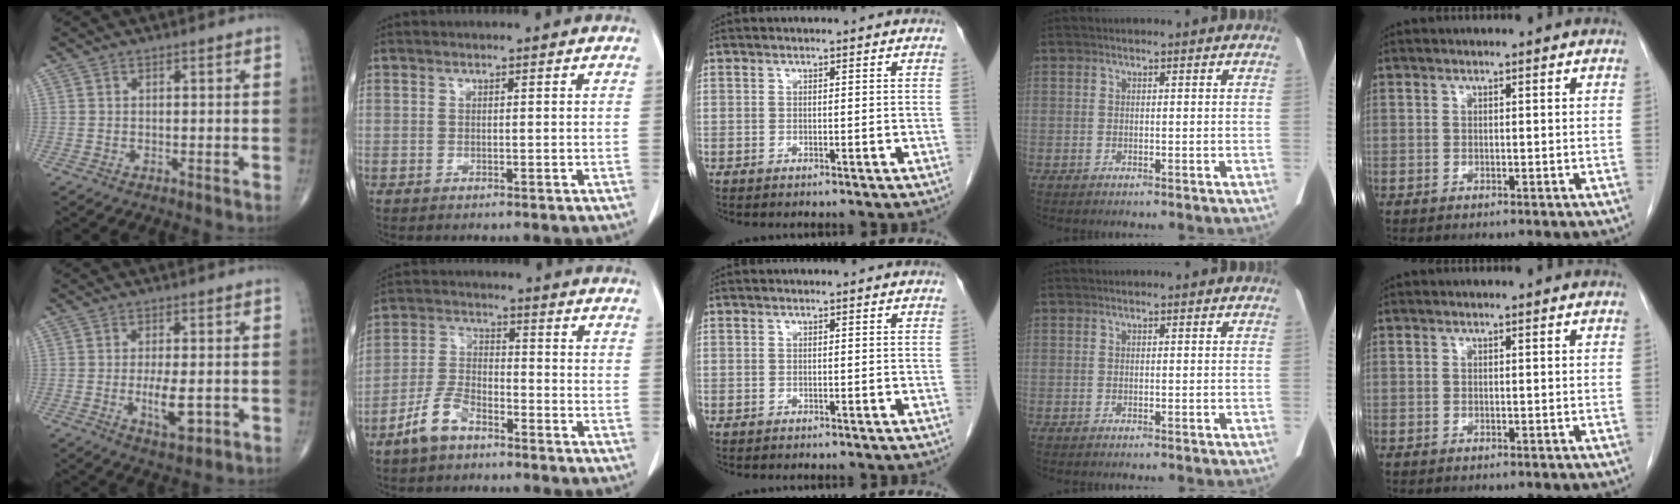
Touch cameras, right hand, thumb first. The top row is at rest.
{"thumb": {"total": 6.5, "force": [-1.5, 2.4, 5.9], "torque": [-0.098, -0.010, -0.020]}, "index": {"total": 6.9, "force": [-4.8, 3.1, 4.0], "torque": [-0.095, 0.005, -0.096]}}